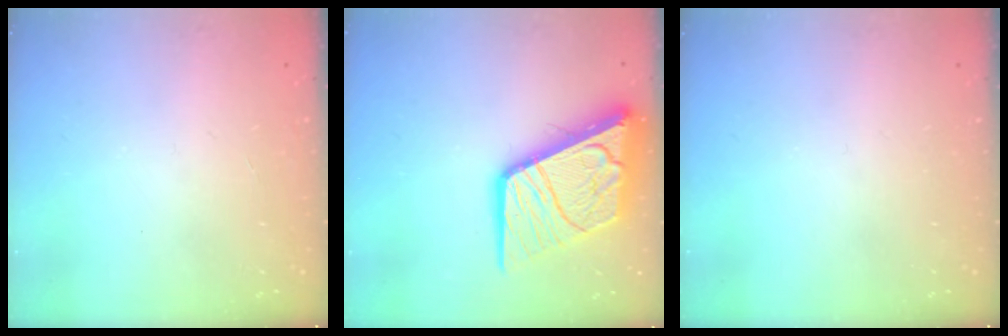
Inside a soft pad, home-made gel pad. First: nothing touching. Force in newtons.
{"total": 21.5, "press": 21.4, "slide": 2.5}
{"total": 0.0}